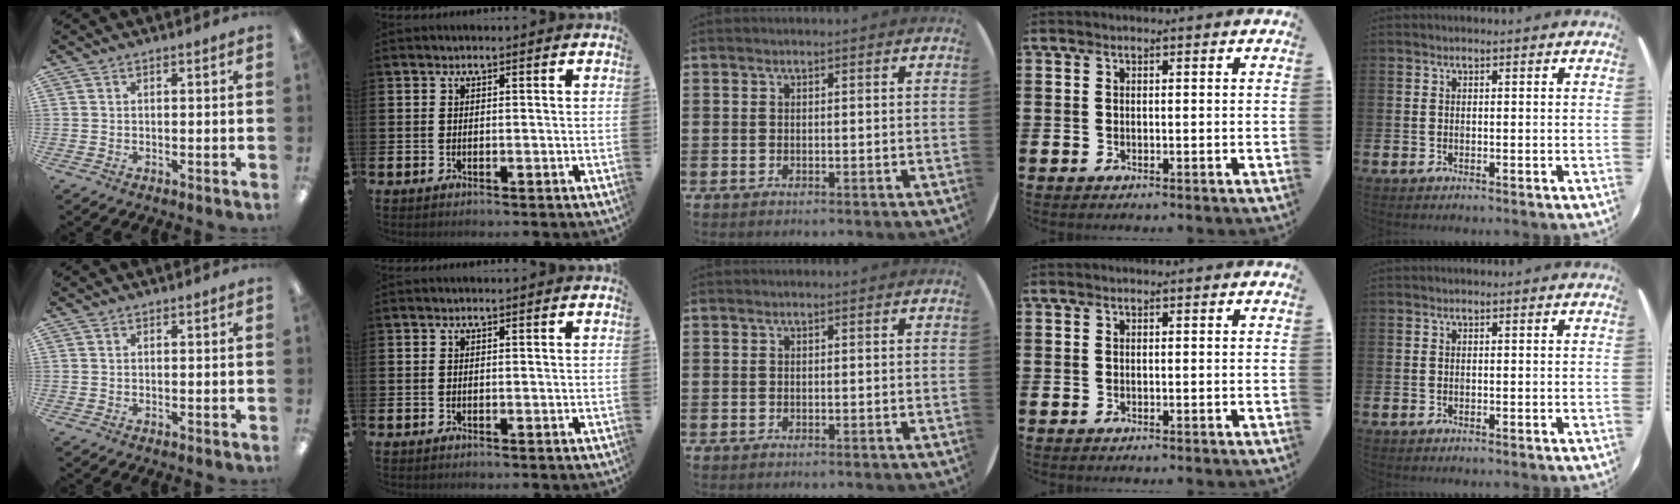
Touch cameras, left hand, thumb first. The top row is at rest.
{}